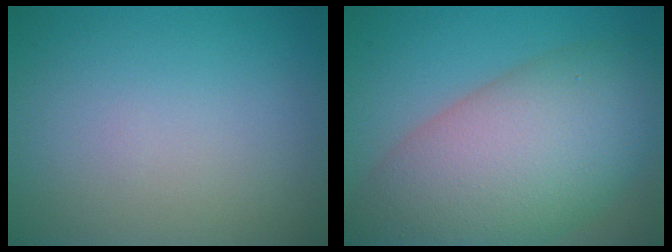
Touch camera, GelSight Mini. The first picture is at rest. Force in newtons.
{"total": 13.2, "press": 13.2, "slide": 0.6}